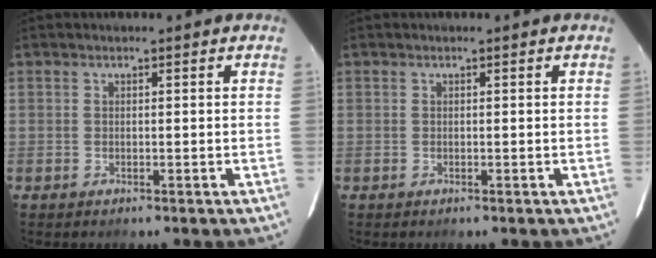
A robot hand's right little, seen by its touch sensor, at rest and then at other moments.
{"total": 0.0}